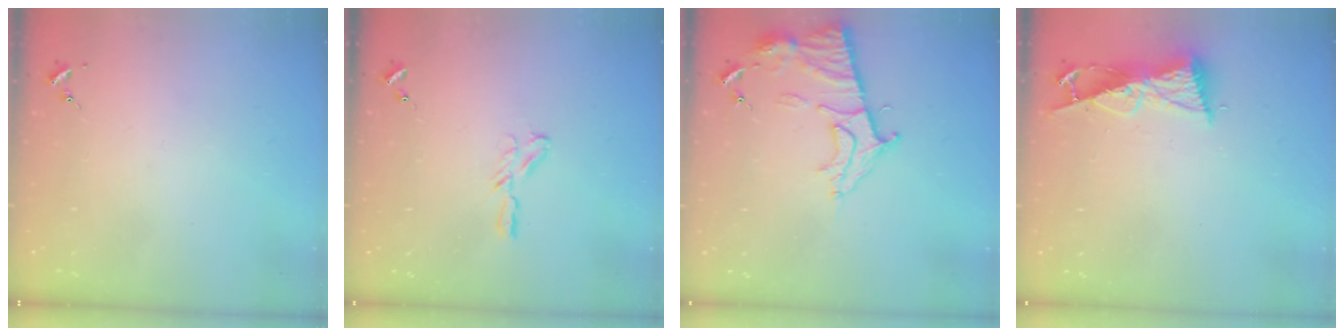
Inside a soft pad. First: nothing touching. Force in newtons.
{"total": 4.4, "press": 4.3, "slide": 0.4}
{"total": 11.9, "press": 11.8, "slide": 1.0}
{"total": 8.7, "press": 8.7, "slide": 0.7}